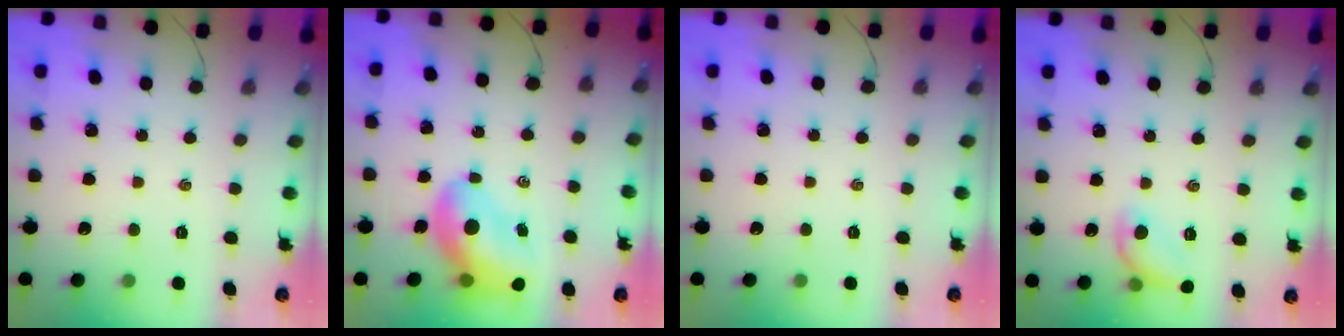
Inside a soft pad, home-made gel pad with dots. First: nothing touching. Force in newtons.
{"total": 13.9, "press": 13.3, "slide": 3.9}
{"total": 0.0}
{"total": 9.6, "press": 9.6, "slide": 0.4}